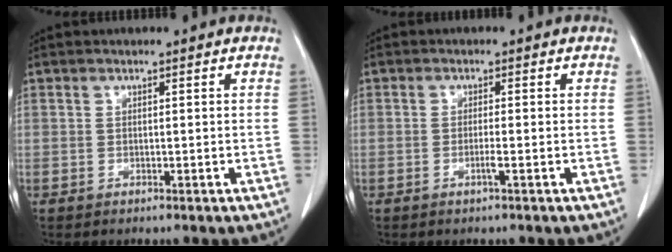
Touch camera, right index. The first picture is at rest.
{"total": 1.4, "force": [-0.6, -0.3, 1.2], "torque": [-0.024, -0.002, -0.012]}